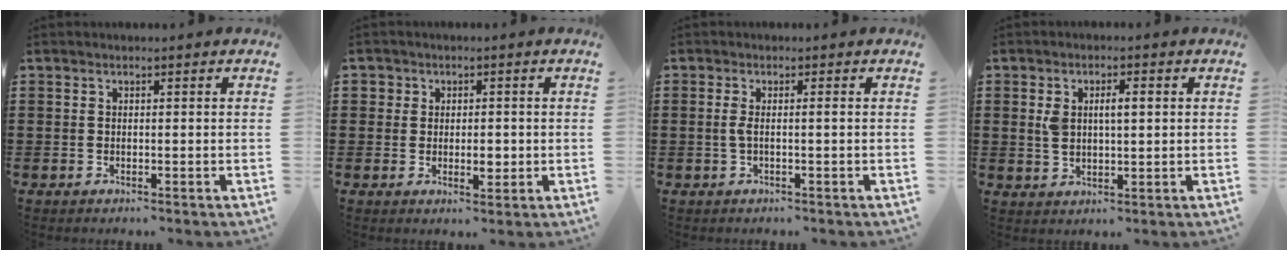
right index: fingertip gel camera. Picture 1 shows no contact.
{"total": 3.1, "force": [-0.1, 2.4, 1.9], "torque": [-0.034, 0.007, -0.007]}
{"total": 2.0, "force": [-0.2, 0.1, 2.0], "torque": [-0.047, -0.004, -0.008]}
{"total": 3.8, "force": [0.8, 1.6, 3.3], "torque": [-0.067, 0.008, 0.011]}